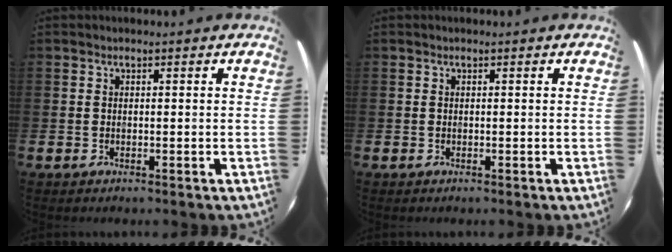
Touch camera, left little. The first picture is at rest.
{"total": 0.0}